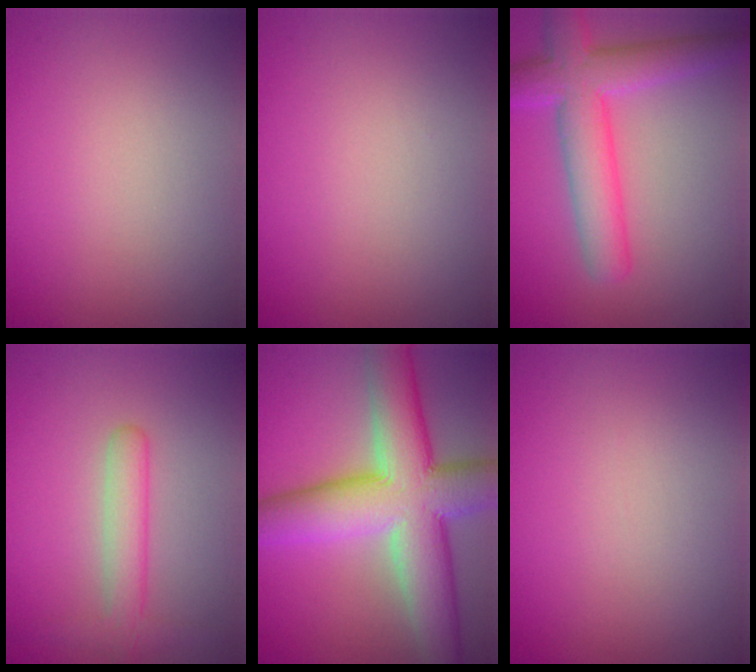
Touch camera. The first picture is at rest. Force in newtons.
{"total": 0.0}
{"total": 6.7, "press": 6.7, "slide": 0.2}
{"total": 3.0, "press": 3.0, "slide": 0.0}
{"total": 12.0, "press": 12.0, "slide": 0.6}
{"total": 0.0}